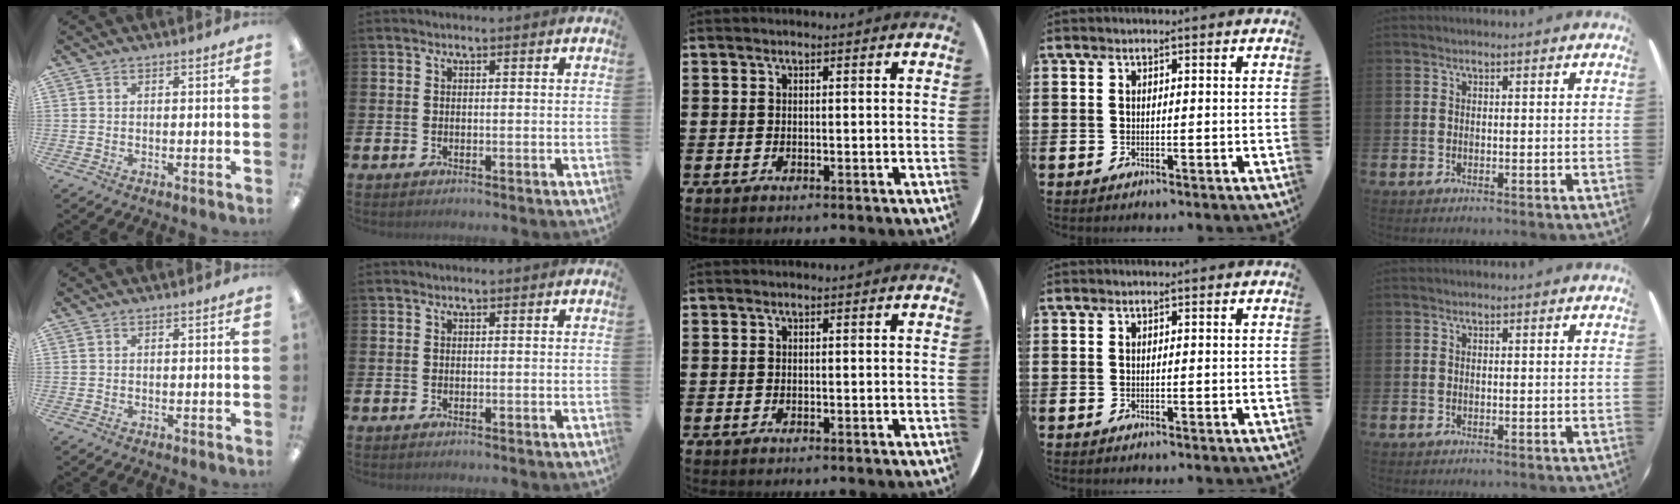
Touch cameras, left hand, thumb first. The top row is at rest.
{}